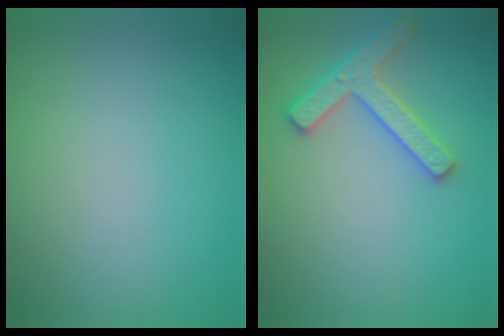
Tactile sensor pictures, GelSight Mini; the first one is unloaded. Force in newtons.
{"total": 3.5, "press": 3.4, "slide": 0.8}